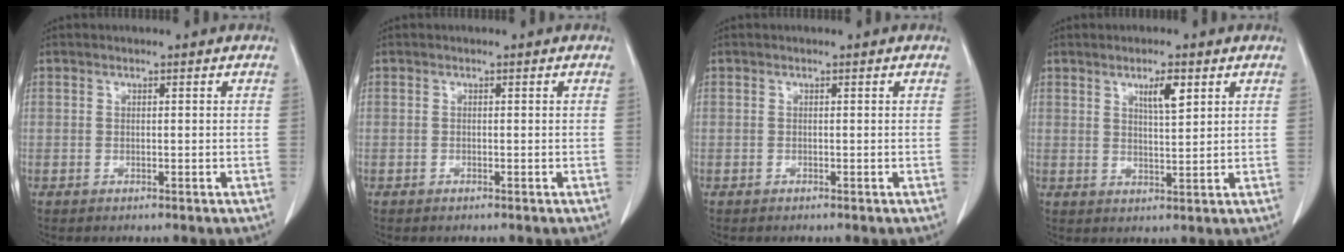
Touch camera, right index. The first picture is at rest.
{"total": 0.0}
{"total": 0.0}
{"total": 4.1, "force": [2.1, 0.7, 3.4], "torque": [-0.060, -0.001, 0.038]}